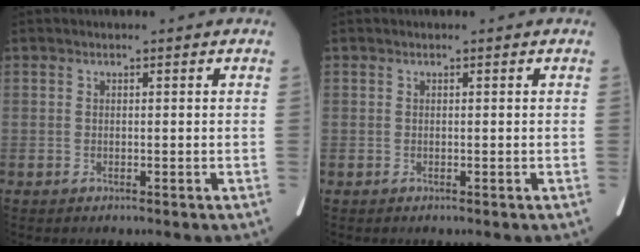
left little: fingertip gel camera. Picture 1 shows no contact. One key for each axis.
{"total": 0.0}